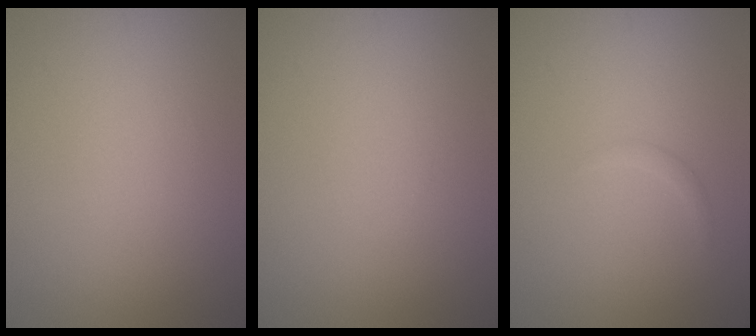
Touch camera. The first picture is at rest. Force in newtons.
{"total": 0.0}
{"total": 0.6, "press": 0.6, "slide": 0.1}